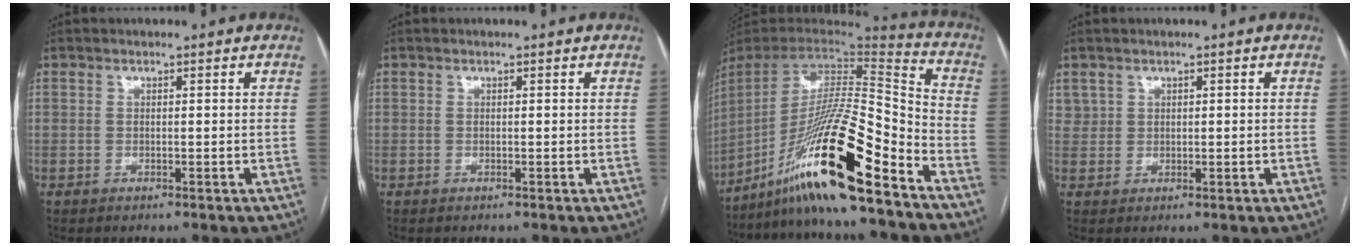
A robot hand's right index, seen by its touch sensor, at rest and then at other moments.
{"total": 0.0}
{"total": 22.4, "force": [-14.8, 0.8, 16.8], "torque": [-0.313, -0.009, -0.266]}
{"total": 1.6, "force": [0.9, 1.3, 0.2], "torque": [-0.002, 0.010, 0.021]}